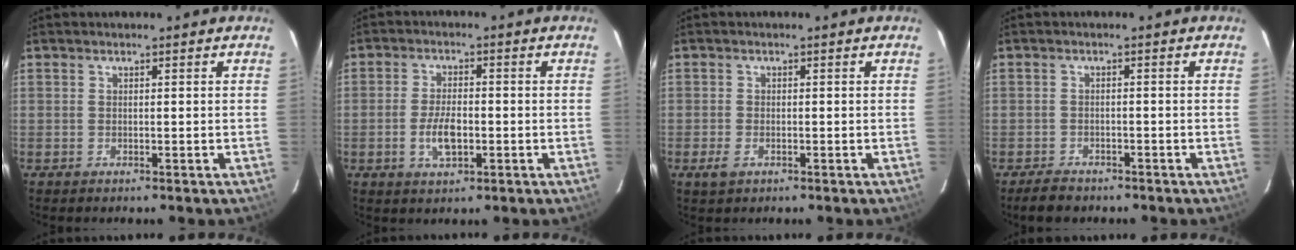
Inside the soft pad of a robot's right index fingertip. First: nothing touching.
{"total": 5.9, "force": [-1.7, 2.8, 4.9], "torque": [-0.100, -0.001, -0.028]}
{"total": 2.5, "force": [-1.3, 1.4, 1.6], "torque": [-0.033, -0.004, -0.023]}
{"total": 3.9, "force": [-3.1, 1.8, 1.3], "torque": [-0.035, 0.003, -0.051]}